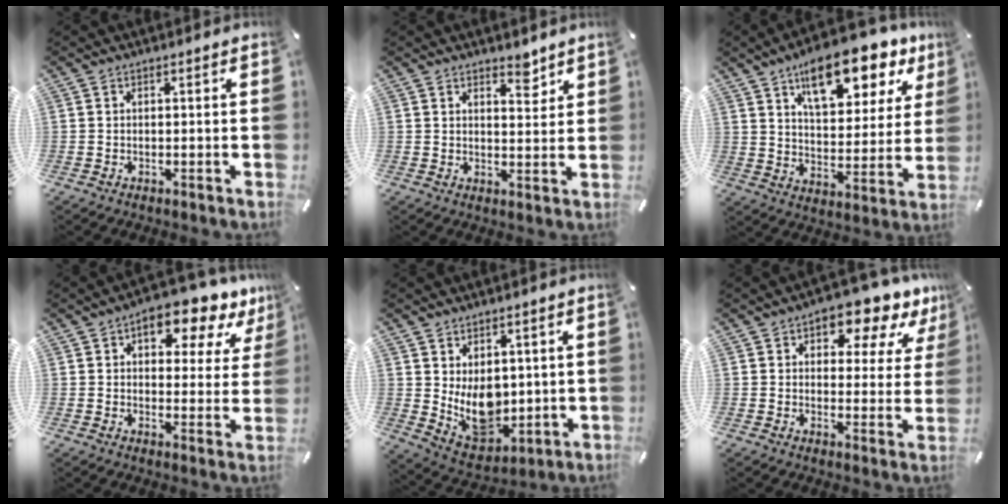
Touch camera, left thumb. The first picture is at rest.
{"total": 4.3, "force": [3.5, 1.8, 1.7], "torque": [0.008, -0.033, 0.054]}
{"total": 15.9, "force": [11.1, 6.9, 9.1], "torque": [-0.123, -0.068, 0.187]}
{"total": 10.7, "force": [6.7, 5.6, 6.1], "torque": [-0.062, -0.042, 0.106]}
{"total": 10.5, "force": [2.0, 8.1, 6.4], "torque": [-0.106, -0.029, 0.046]}
{"total": 9.8, "force": [7.2, 4.9, 4.7], "torque": [-0.056, -0.049, 0.121]}